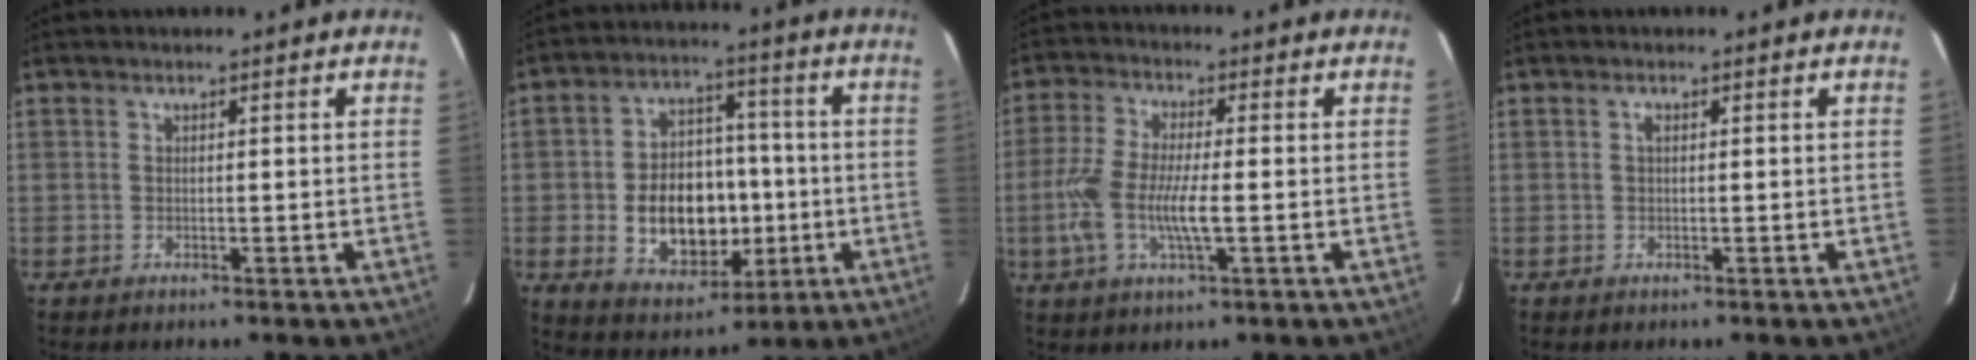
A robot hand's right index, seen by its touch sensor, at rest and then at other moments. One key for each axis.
{"total": 14.6, "fx": -2.5, "fy": 10.3, "fz": 10.1, "tx": -0.204, "ty": 0.018, "tz": -0.017}
{"total": 9.4, "fx": -2.0, "fy": 2.3, "fz": 8.9, "tx": -0.192, "ty": -0.005, "tz": -0.041}
{"total": 0.7, "fx": 0.2, "fy": 0.3, "fz": 0.6, "tx": -0.012, "ty": 0.004, "tz": 0.001}